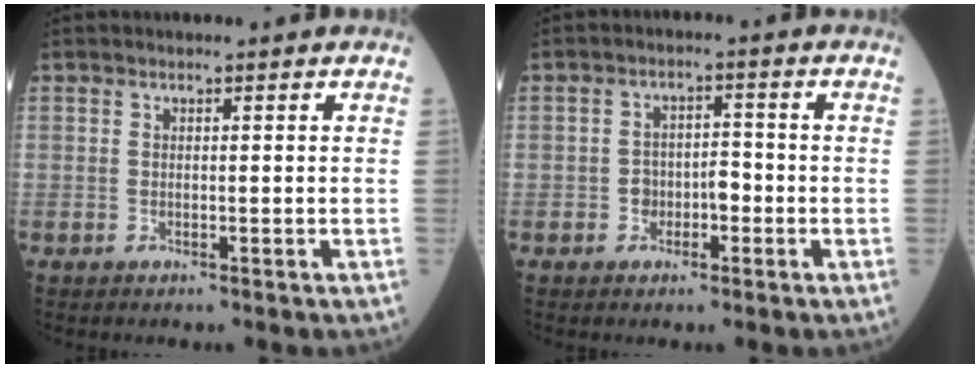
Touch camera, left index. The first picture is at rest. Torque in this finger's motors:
{"motor_torque": [0.05, -0.01, 0.02, 0.01]}